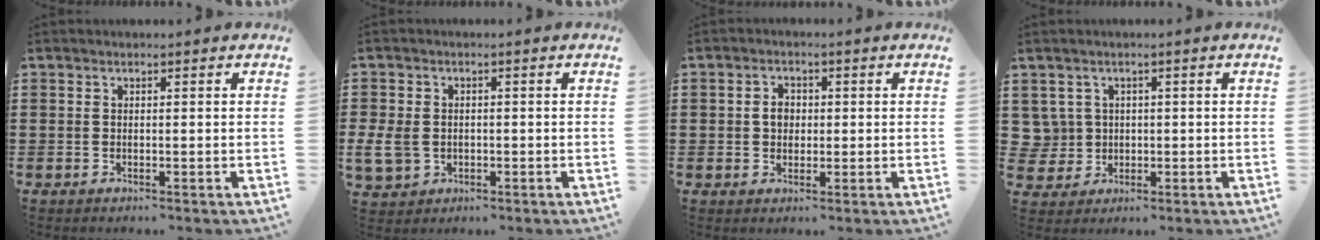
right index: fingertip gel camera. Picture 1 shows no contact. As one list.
[{"total": 4.1, "force": [-0.9, 3.3, 2.2], "torque": [-0.068, -0.003, -0.022]}, {"total": 2.4, "force": [0.0, 1.8, 1.6], "torque": [-0.035, 0.008, -0.002]}, {"total": 3.2, "force": [0.7, 3.1, 0.2], "torque": [-0.030, 0.007, 0.010]}]